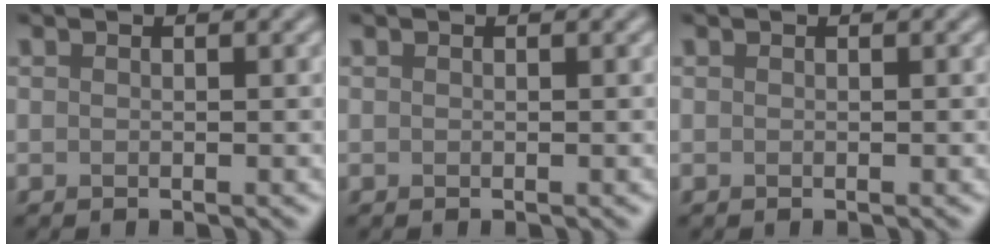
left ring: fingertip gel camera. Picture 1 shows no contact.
{"total": 0.0}
{"total": 0.0}